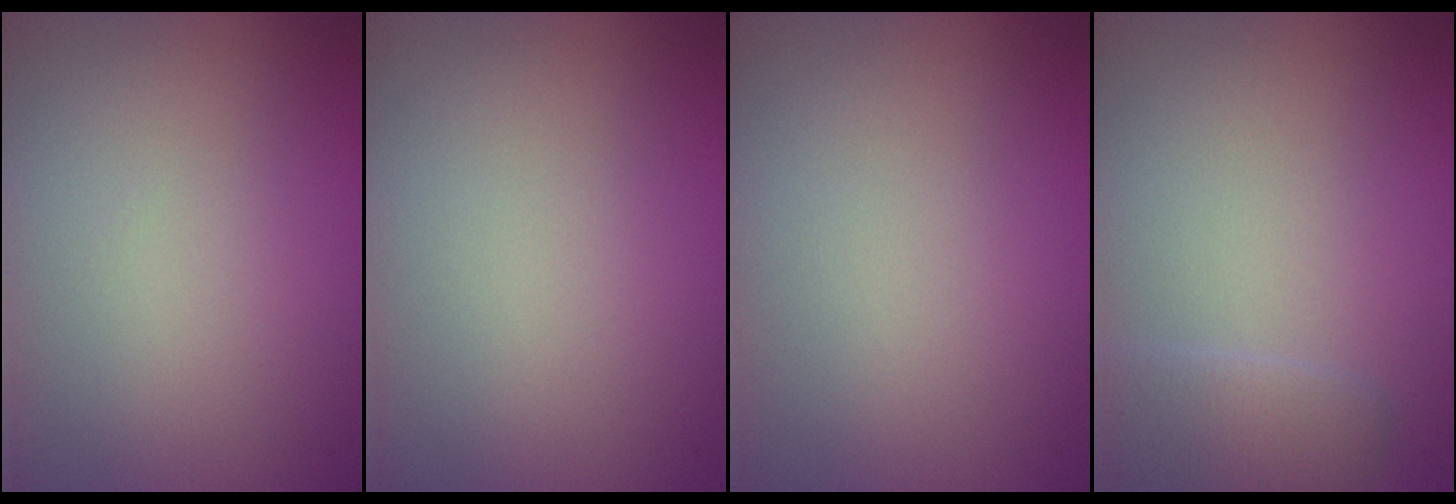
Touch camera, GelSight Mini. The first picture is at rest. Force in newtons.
{"total": 0.0}
{"total": 0.0}
{"total": 2.1, "press": 2.0, "slide": 0.1}